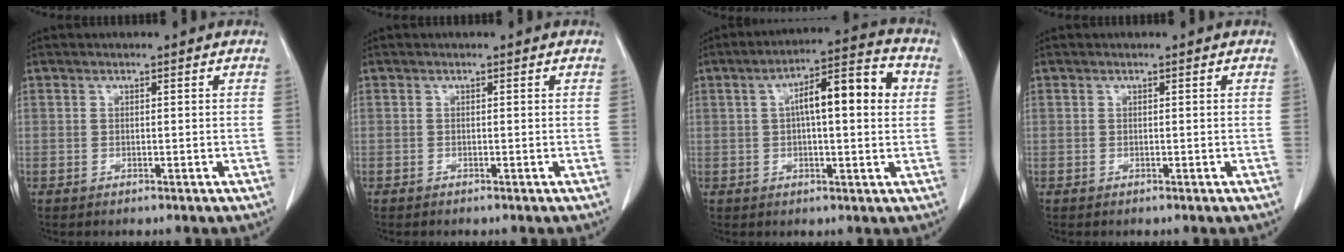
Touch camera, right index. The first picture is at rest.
{"total": 0.0}
{"total": 11.1, "force": [2.1, 2.5, 10.6], "torque": [-0.170, 0.032, 0.027]}
{"total": 0.0}